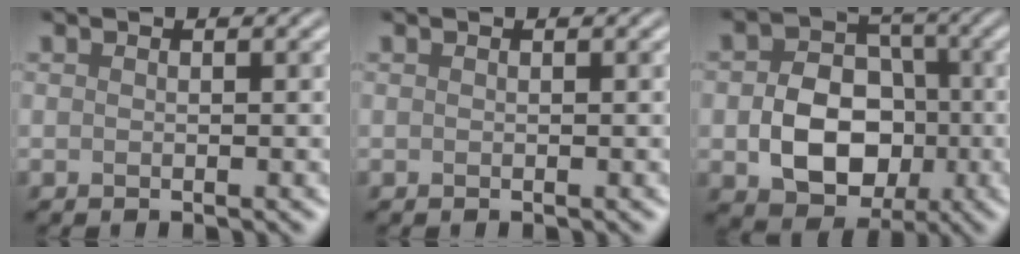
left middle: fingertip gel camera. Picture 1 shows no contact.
{"total": 0.0}
{"total": 7.5, "force": [-1.5, 5.7, 4.6], "torque": [-0.078, -0.004, -0.021]}